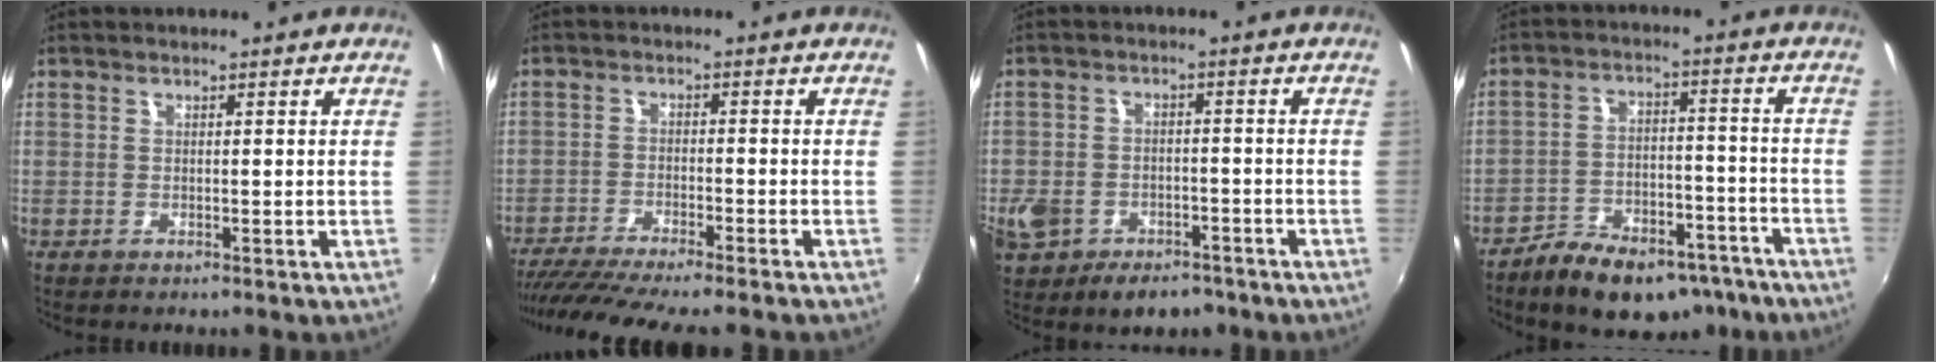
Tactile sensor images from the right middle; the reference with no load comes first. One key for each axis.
{"total": 10.9, "fx": -9.5, "fy": 0.0, "fz": 5.3, "tx": -0.119, "ty": -0.031, "tz": -0.156}
{"total": 12.4, "fx": -6.3, "fy": 8.9, "fz": 5.8, "tx": -0.165, "ty": -0.005, "tz": -0.091}
{"total": 16.4, "fx": -12.1, "fy": 7.7, "fz": 8.0, "tx": -0.148, "ty": 0.006, "tz": -0.164}